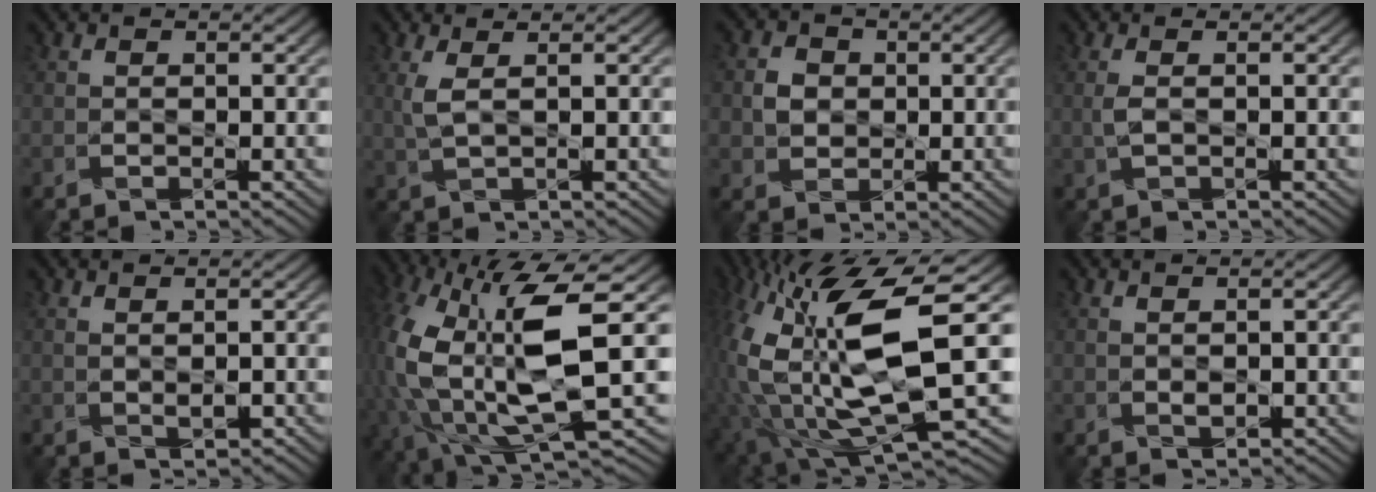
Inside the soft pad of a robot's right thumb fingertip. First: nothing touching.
{"total": 2.5, "force": [1.2, 0.4, 2.2], "torque": [-0.062, 0.006, 0.024]}
{"total": 3.0, "force": [0.3, 2.8, 1.2], "torque": [-0.029, 0.004, -0.002]}
{"total": 1.3, "force": [0.1, 0.2, 1.3], "torque": [-0.040, 0.006, 0.002]}
{"total": 1.4, "force": [0.5, 0.3, 1.2], "torque": [-0.032, 0.001, 0.015]}
{"total": 14.7, "force": [1.1, 6.1, 13.3], "torque": [-0.308, -0.029, 0.030]}
{"total": 16.0, "force": [1.8, 6.5, 14.5], "torque": [-0.319, -0.009, 0.040]}
{"total": 1.0, "force": [0.3, 0.3, 0.9], "torque": [-0.023, 0.000, 0.010]}